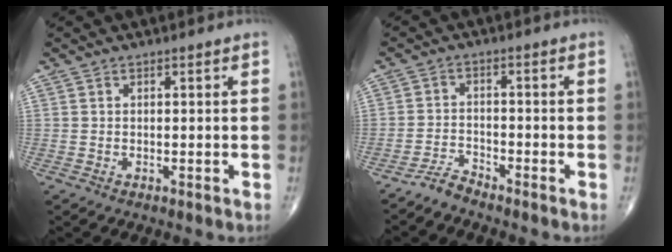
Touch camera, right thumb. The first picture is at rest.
{"total": 2.7, "force": [-2.7, 0.1, 0.1], "torque": [-0.002, 0.004, -0.059]}